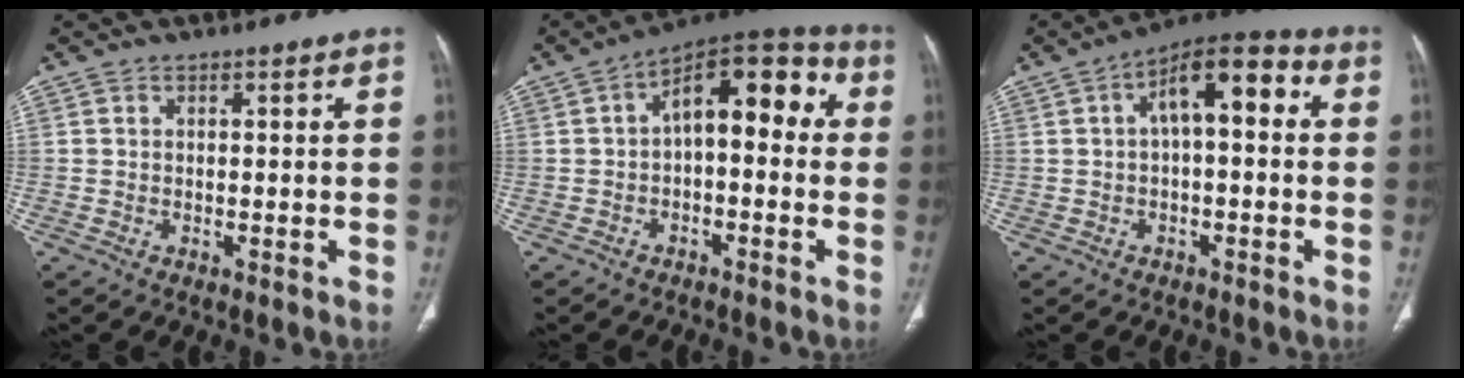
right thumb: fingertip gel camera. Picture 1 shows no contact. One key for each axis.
{"total": 13.1, "fx": 1.3, "fy": 6.7, "fz": 11.2, "tx": -0.126, "ty": 0.049, "tz": 0.006}
{"total": 11.6, "fx": 2.1, "fy": 5.1, "fz": 10.2, "tx": -0.140, "ty": 0.037, "tz": 0.023}